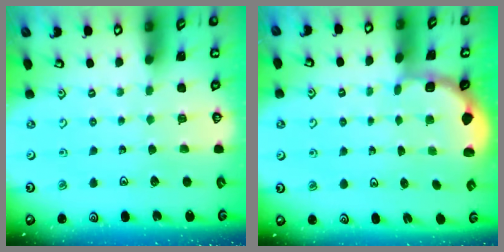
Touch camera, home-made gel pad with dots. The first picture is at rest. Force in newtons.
{"total": 1.8, "press": 1.6, "slide": 0.7}